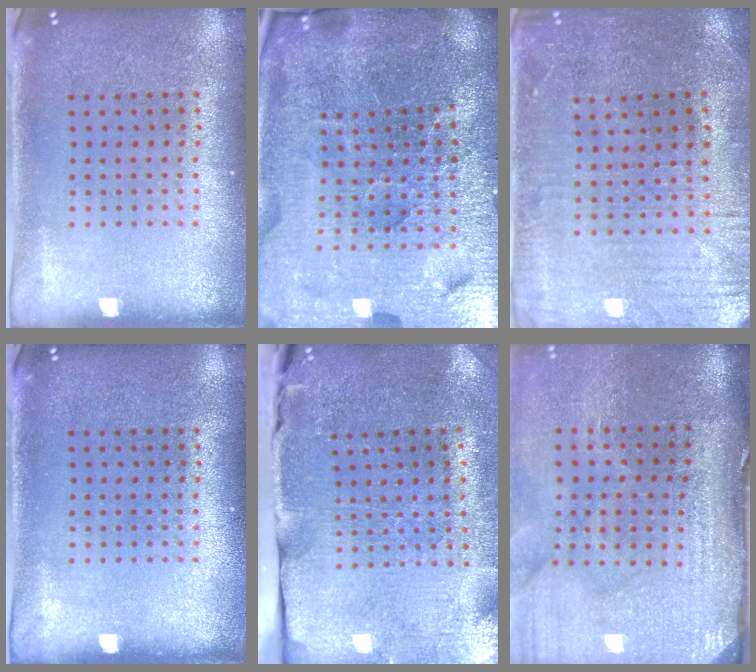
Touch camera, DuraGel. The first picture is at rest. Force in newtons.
{"total": 6.3, "press": 5.7, "slide": 2.7}
{"total": 0.9, "press": 0.7, "slide": 0.6}
{"total": 0.0}
{"total": 3.7, "press": 3.6, "slide": 1.1}
{"total": 4.6, "press": 3.8, "slide": 2.6}